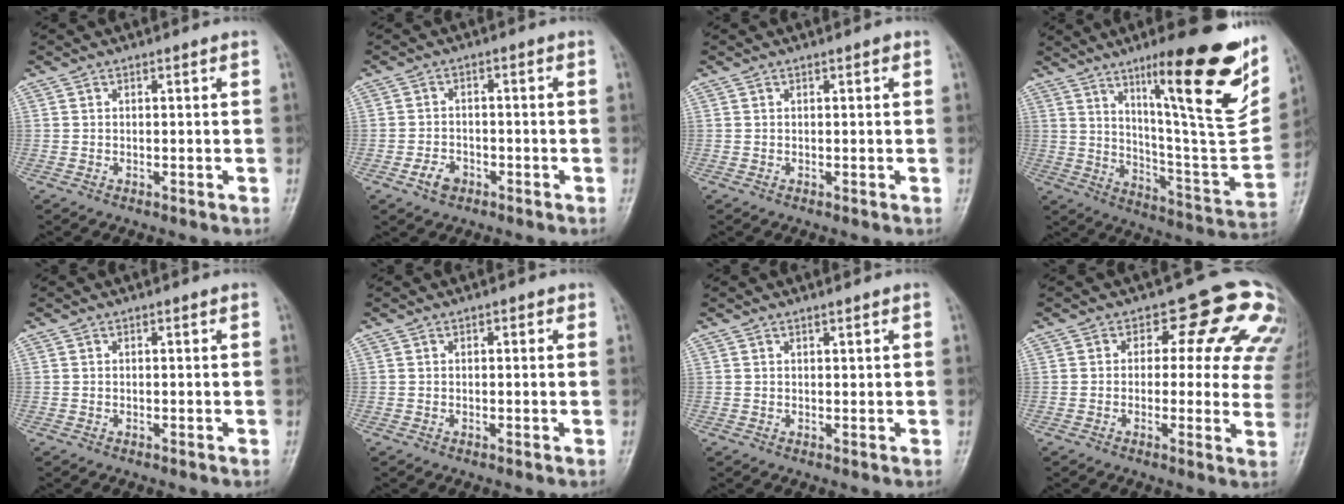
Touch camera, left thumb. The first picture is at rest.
{"total": 3.7, "force": [-2.1, 2.5, 1.6], "torque": [-0.023, 0.016, -0.038]}
{"total": 0.5, "force": [0.2, 0.2, 0.4], "torque": [-0.005, 0.003, -0.002]}
{"total": 27.5, "force": [14.3, 5.6, 22.9], "torque": [-0.301, -0.058, 0.224]}
{"total": 0.0}
{"total": 0.9, "force": [0.3, 0.6, 0.5], "torque": [0.001, 0.003, -0.001]}
{"total": 0.7, "force": [0.6, 0.1, 0.4], "torque": [-0.004, -0.004, 0.013]}
{"total": 13.0, "force": [5.8, 7.6, 8.9], "torque": [-0.050, -0.017, 0.040]}